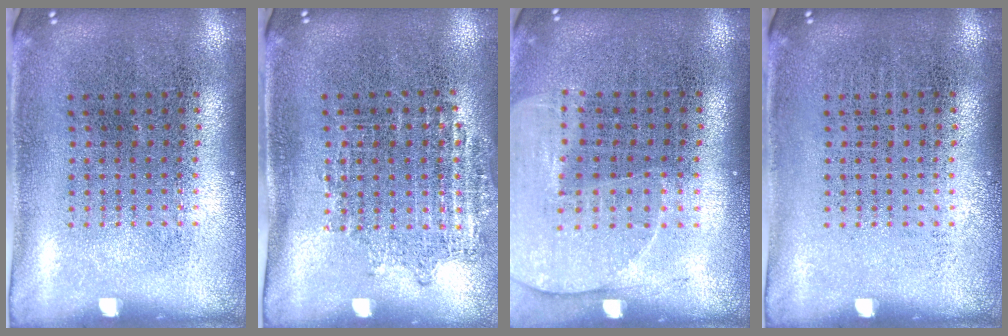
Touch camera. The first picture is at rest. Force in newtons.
{"total": 1.0, "press": 0.9, "slide": 0.4}
{"total": 1.3, "press": 1.3, "slide": 0.4}
{"total": 0.0}